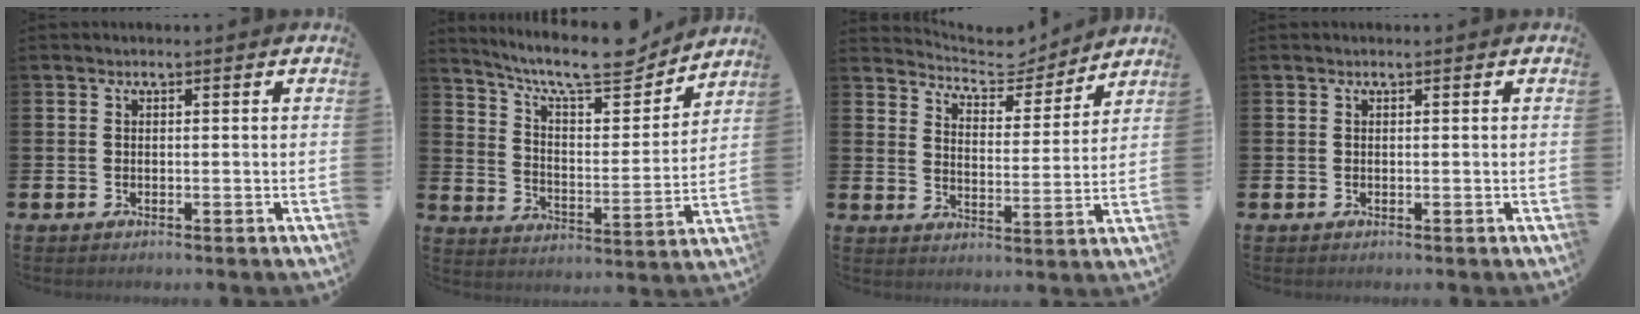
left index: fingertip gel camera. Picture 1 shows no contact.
{"total": 10.3, "force": [9.1, 2.3, 4.2], "torque": [-0.098, -0.065, 0.155]}
{"total": 5.8, "force": [5.3, 2.0, 0.8], "torque": [-0.034, -0.046, 0.088]}
{"total": 0.0}